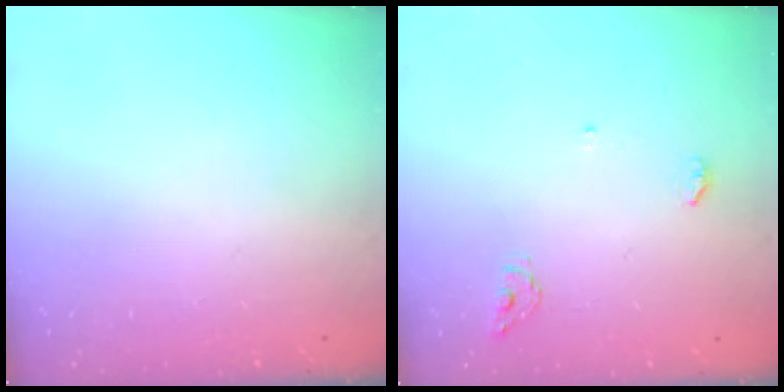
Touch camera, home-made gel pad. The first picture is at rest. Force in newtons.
{"total": 4.4, "press": 4.4, "slide": 0.3}